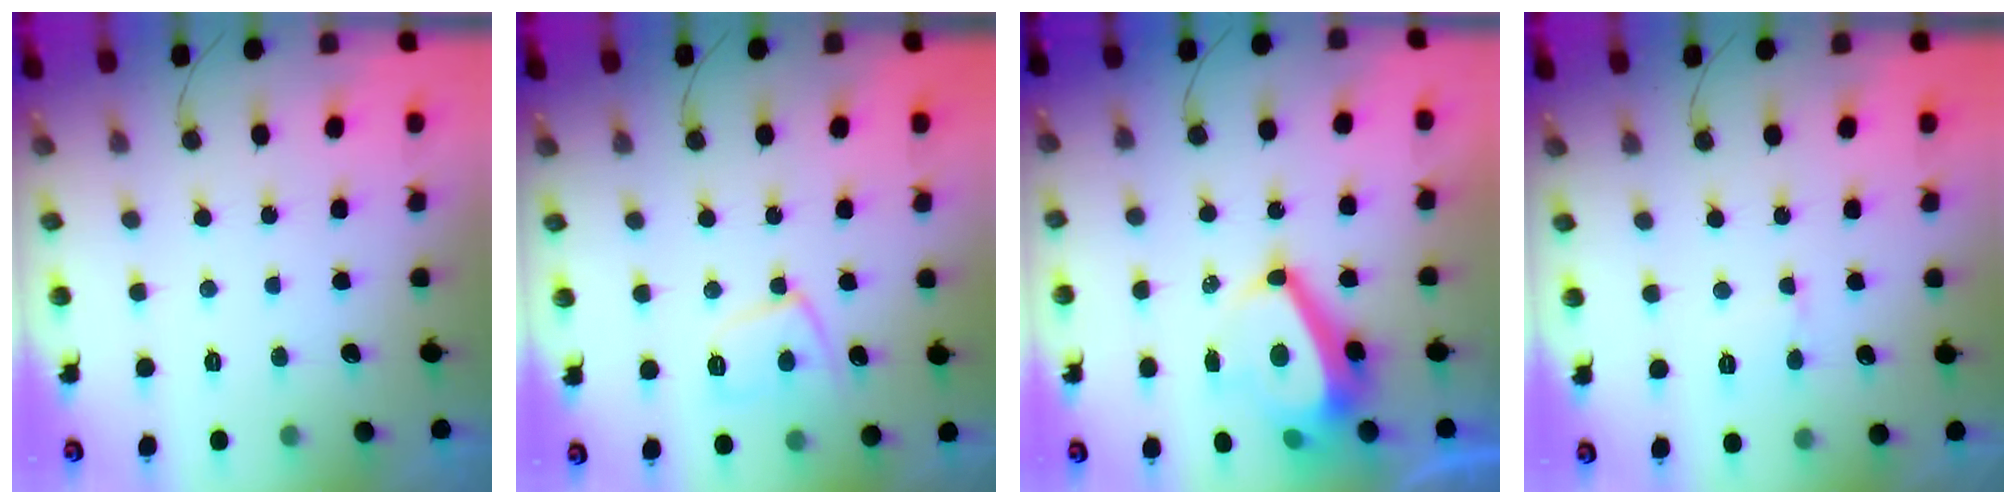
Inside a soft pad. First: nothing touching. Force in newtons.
{"total": 9.1, "press": 9.1, "slide": 0.8}
{"total": 9.9, "press": 9.3, "slide": 3.5}
{"total": 2.6, "press": 2.6, "slide": 0.3}